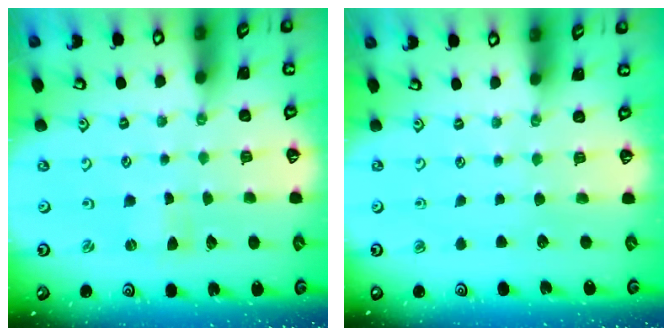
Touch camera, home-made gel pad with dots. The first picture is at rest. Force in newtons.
{"total": 0.0}